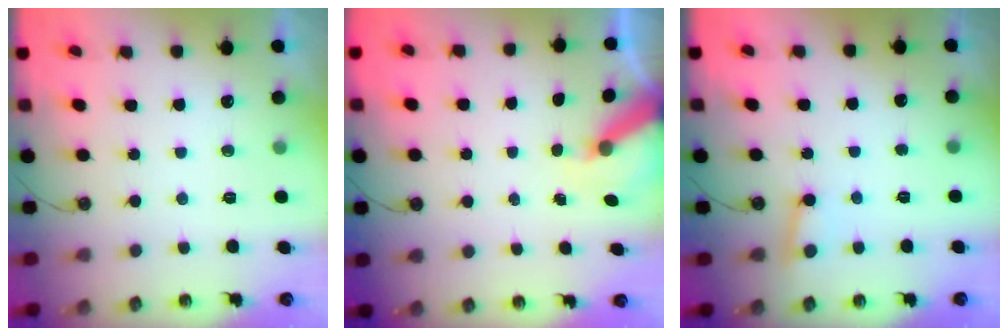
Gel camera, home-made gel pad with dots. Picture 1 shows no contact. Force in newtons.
{"total": 6.5, "press": 6.5, "slide": 0.4}
{"total": 2.9, "press": 2.9, "slide": 0.3}